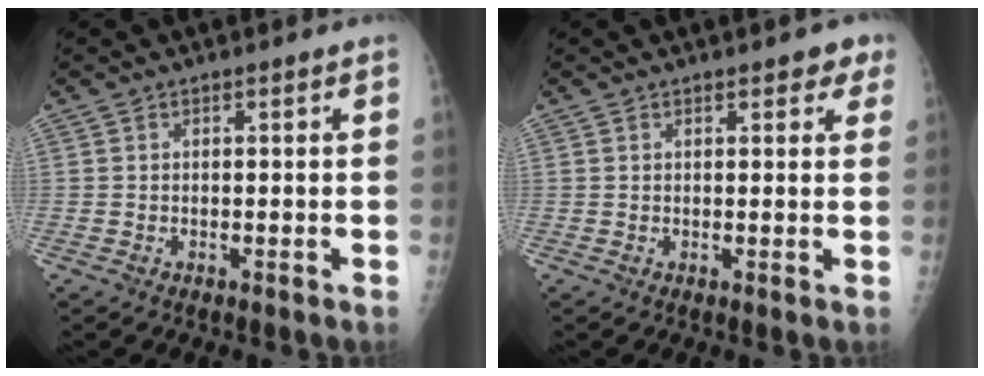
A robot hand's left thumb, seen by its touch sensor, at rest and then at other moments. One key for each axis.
{"total": 3.7, "fx": 2.2, "fy": 1.6, "fz": 2.5, "tx": -0.010, "ty": -0.005, "tz": 0.021}